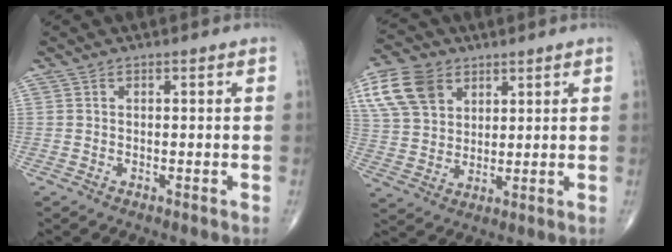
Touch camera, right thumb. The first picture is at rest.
{"total": 12.0, "force": [5.4, 8.6, 6.4], "torque": [-0.113, -0.007, 0.105]}